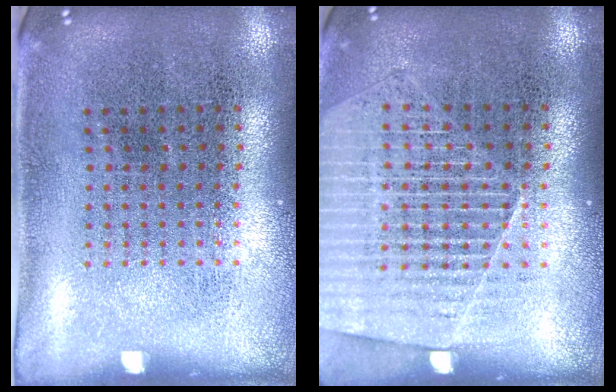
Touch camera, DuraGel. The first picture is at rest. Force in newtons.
{"total": 1.3, "press": 1.3, "slide": 0.2}